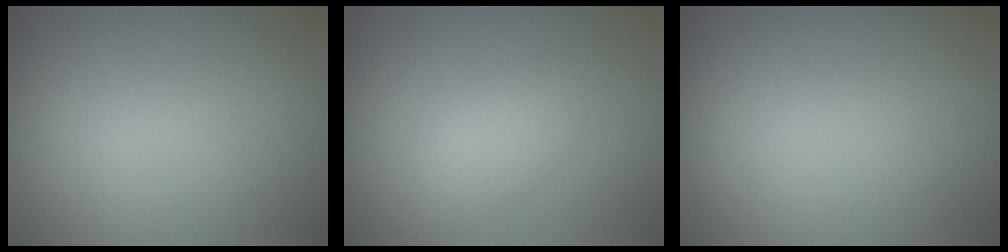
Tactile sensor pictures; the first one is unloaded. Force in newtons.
{"total": 2.1, "press": 2.1, "slide": 0.1}
{"total": 0.0}